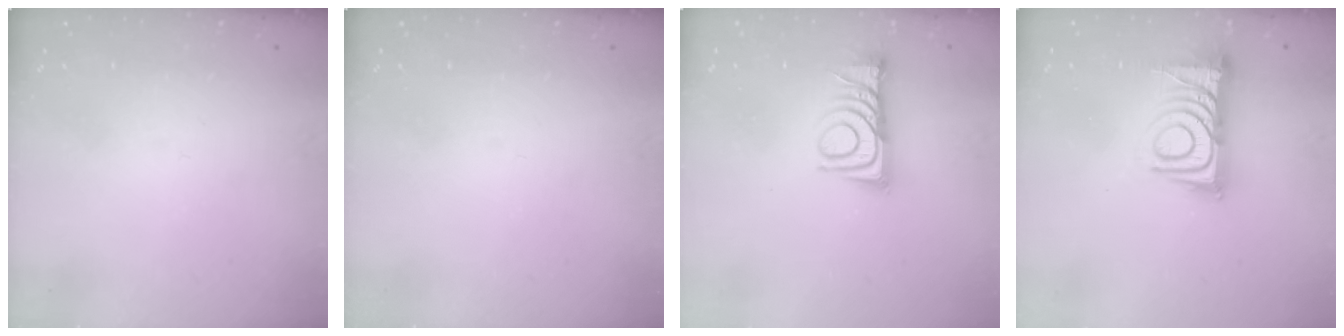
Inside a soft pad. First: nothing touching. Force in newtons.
{"total": 0.0}
{"total": 10.2, "press": 10.2, "slide": 0.1}
{"total": 13.1, "press": 13.0, "slide": 0.9}